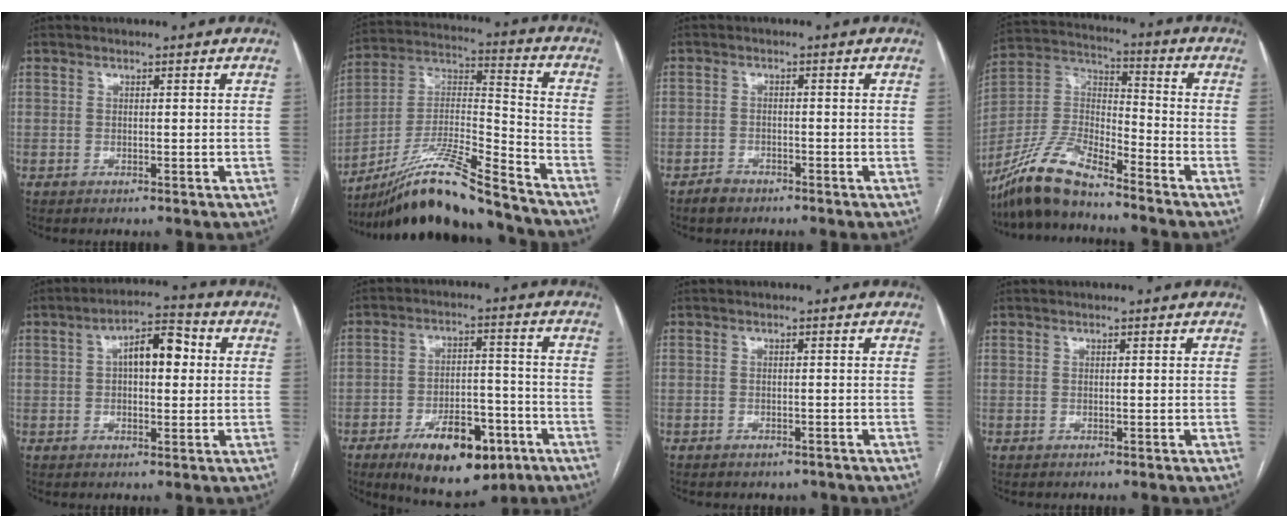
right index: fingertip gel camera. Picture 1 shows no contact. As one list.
[{"total": 17.6, "force": [-15.6, 0.1, 8.3], "torque": [-0.165, 0.015, -0.281]}, {"total": 2.1, "force": [-1.7, 1.2, 0.3], "torque": [-0.010, 0.003, -0.029]}, {"total": 12.1, "force": [-10.2, 2.6, 6.1], "torque": [-0.129, 0.012, -0.198]}, {"total": 7.4, "force": [1.3, 3.1, 6.7], "torque": [-0.106, 0.029, 0.018]}, {"total": 14.2, "force": [-7.9, 6.3, 10.0], "torque": [-0.151, 0.006, -0.114]}, {"total": 2.3, "force": [-1.9, 1.3, 0.3], "torque": [-0.005, 0.003, -0.024]}, {"total": 0.0}]